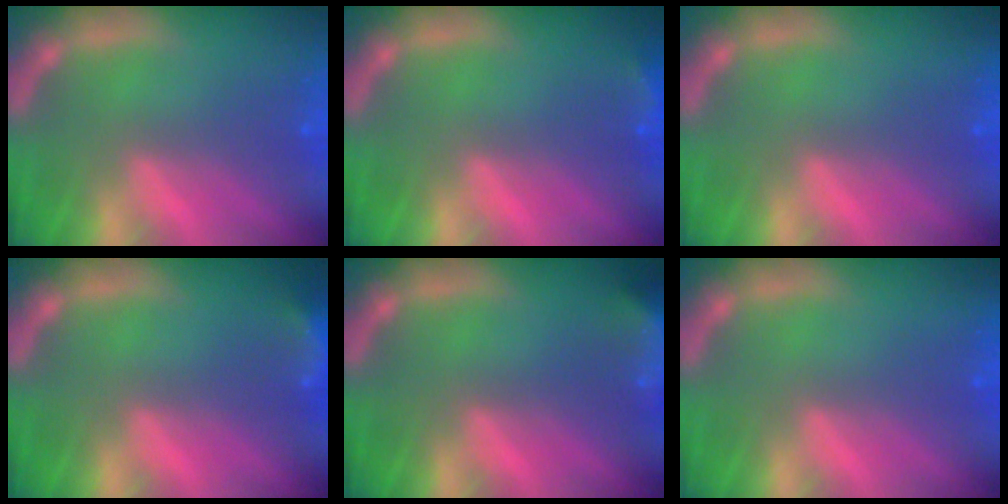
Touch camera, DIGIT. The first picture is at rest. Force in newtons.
{"total": 1.4}
{"total": 0.0}
{"total": 3.4}
{"total": 7.4}
{"total": 0.0}